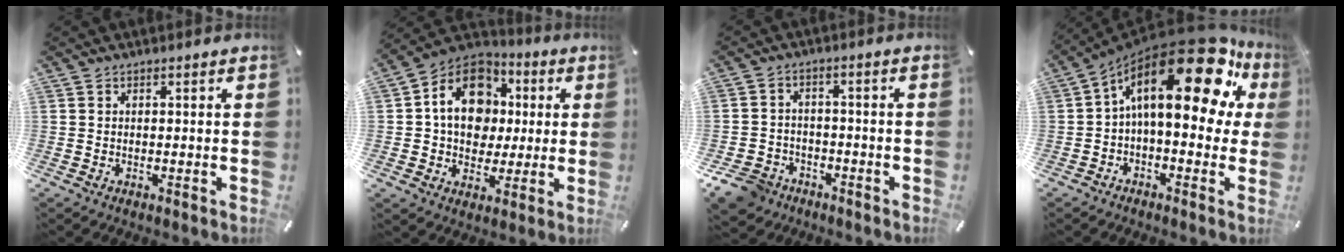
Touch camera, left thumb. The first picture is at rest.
{"total": 14.5, "force": [1.5, 12.1, 7.9], "torque": [-0.138, 0.005, 0.029]}
{"total": 7.4, "force": [-5.0, 5.0, 2.1], "torque": [-0.047, 0.035, -0.097]}
{"total": 23.6, "force": [9.7, 9.5, 19.3], "torque": [-0.313, -0.079, 0.159]}